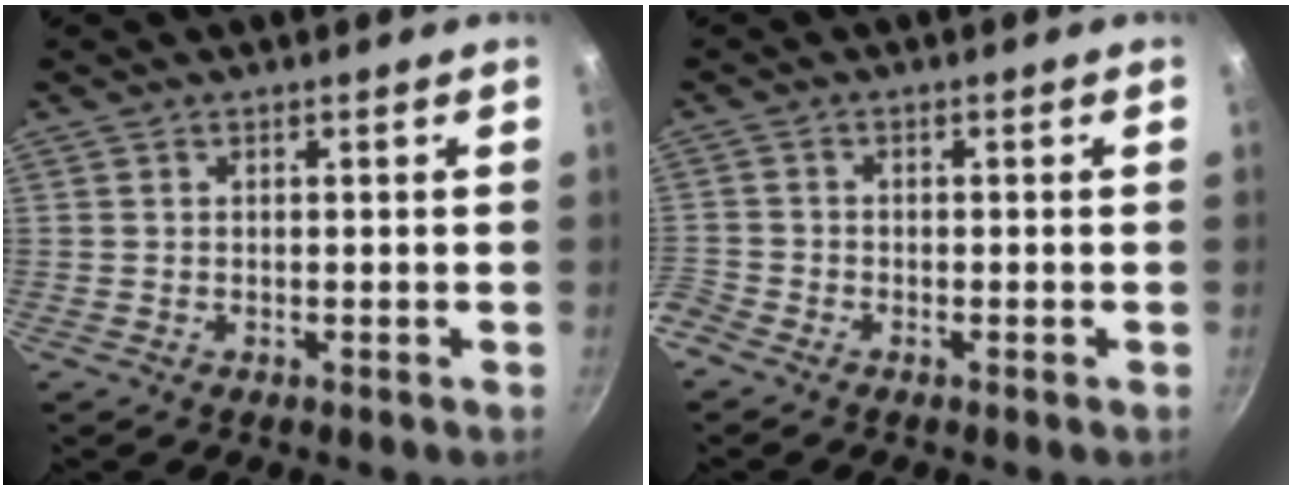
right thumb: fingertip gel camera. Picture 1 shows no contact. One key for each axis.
{"total": 2.8, "fx": -2.1, "fy": 1.5, "fz": 1.1, "tx": -0.045, "ty": 0.002, "tz": -0.052}